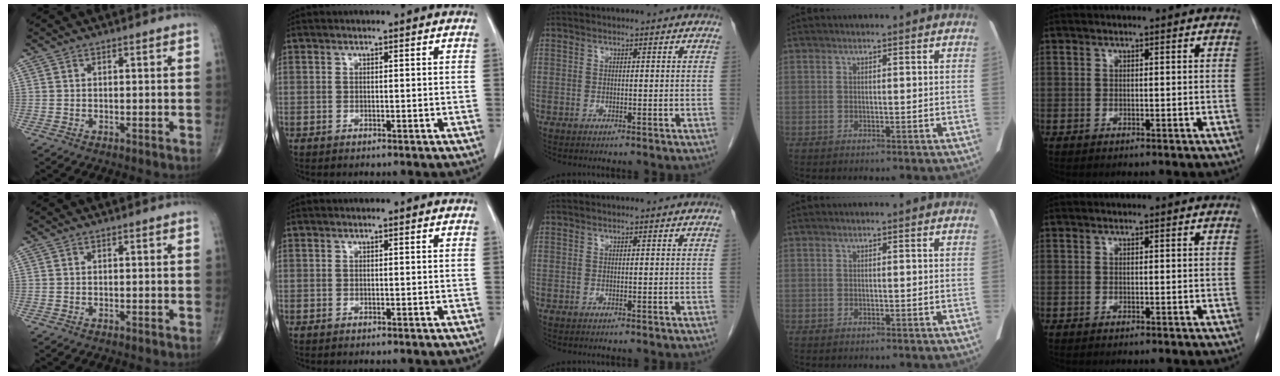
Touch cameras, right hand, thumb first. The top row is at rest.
{}